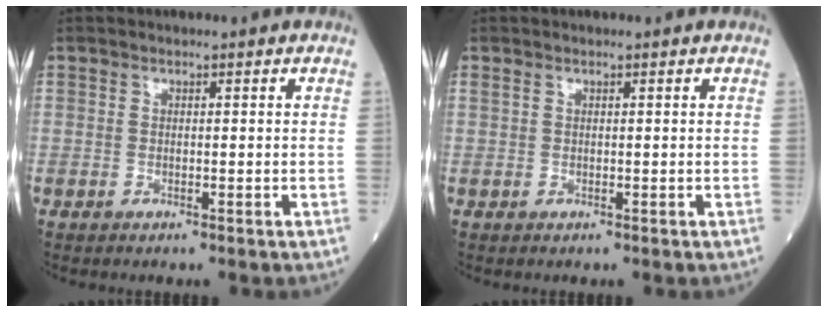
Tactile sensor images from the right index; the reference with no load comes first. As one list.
[{"total": 0.0}]